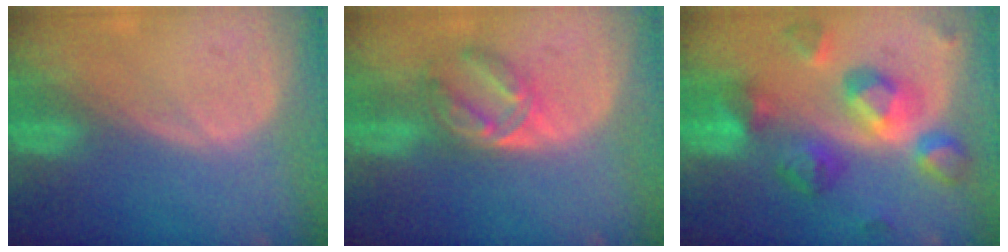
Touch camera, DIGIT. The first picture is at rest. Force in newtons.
{"total": 5.9, "press": 5.5, "slide": 2.0}
{"total": 10.4, "press": 10.3, "slide": 0.8}